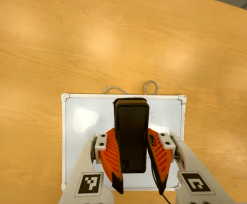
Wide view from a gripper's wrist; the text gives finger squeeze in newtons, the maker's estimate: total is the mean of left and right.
{"total": 10.2, "left": 8.5, "right": 11.9}